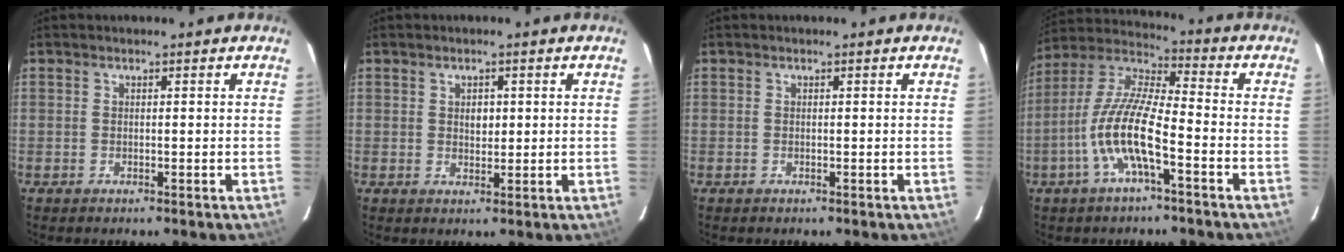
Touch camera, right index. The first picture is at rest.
{"total": 2.2, "force": [0.5, 1.6, 1.4], "torque": [-0.020, 0.004, 0.009]}
{"total": 0.0}
{"total": 12.8, "force": [-4.9, 2.6, 11.5], "torque": [-0.237, 0.001, -0.102]}